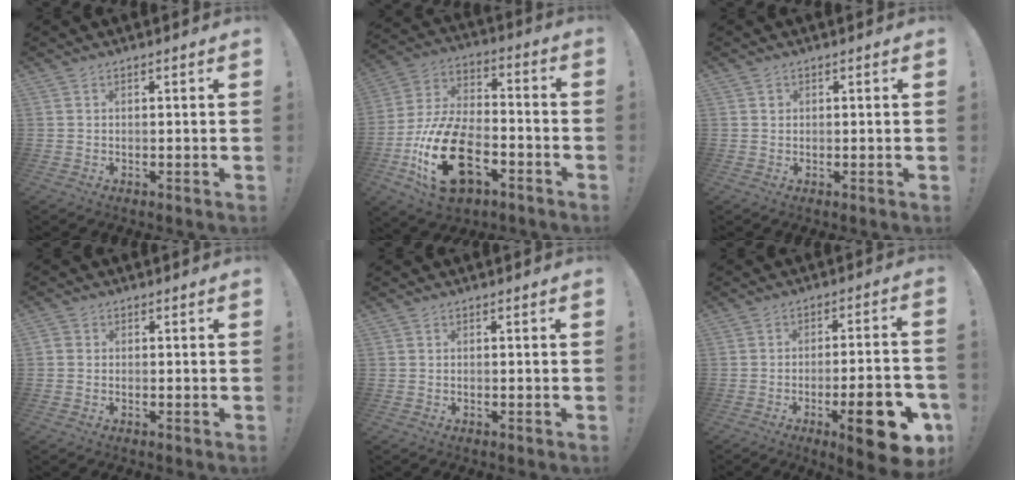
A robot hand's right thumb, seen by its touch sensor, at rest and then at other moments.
{"total": 24.0, "force": [-9.2, 14.1, 17.1], "torque": [-0.326, 0.056, -0.142]}
{"total": 0.8, "force": [0.2, 0.8, 0.1], "torque": [0.004, 0.000, 0.002]}
{"total": 1.2, "force": [-0.5, 1.0, 0.4], "torque": [-0.009, 0.005, -0.009]}
{"total": 0.0}
{"total": 15.5, "force": [-7.3, 4.1, 13.0], "torque": [-0.161, 0.034, -0.107]}